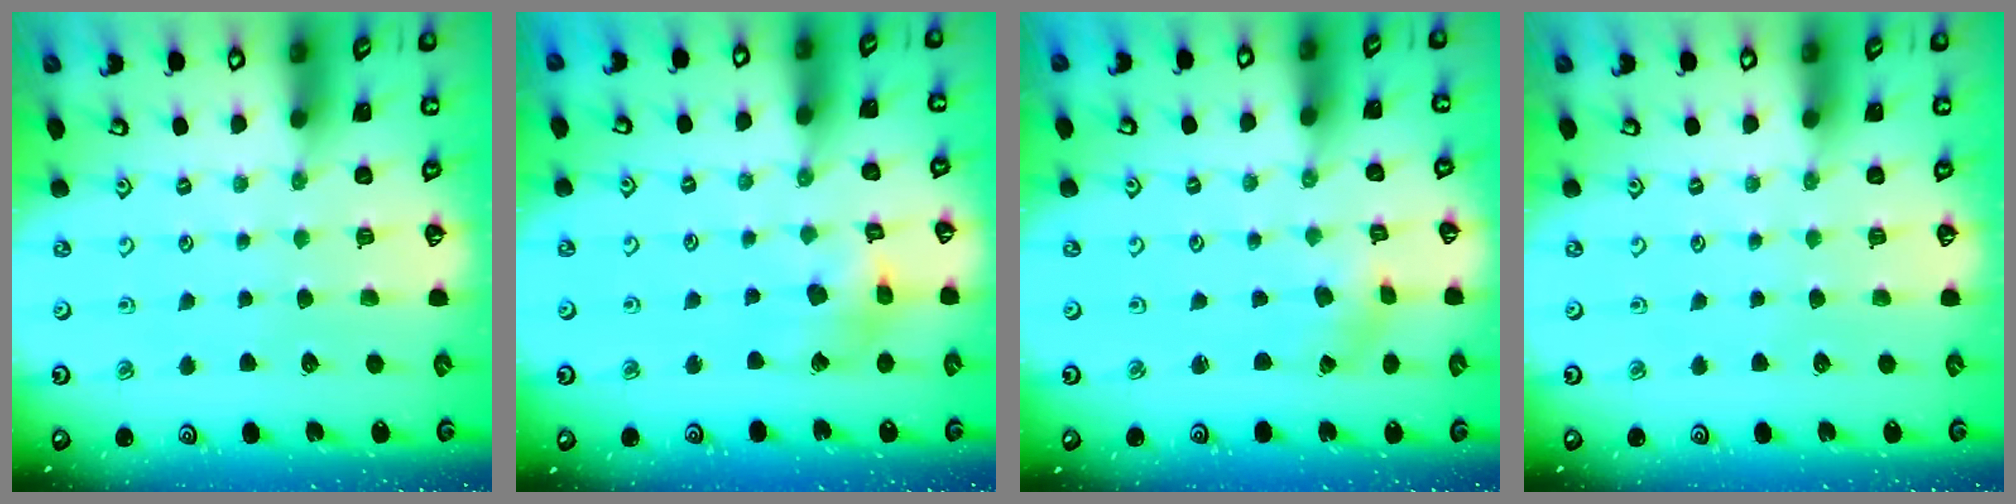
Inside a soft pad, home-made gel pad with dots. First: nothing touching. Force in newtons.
{"total": 9.5, "press": 9.4, "slide": 1.2}
{"total": 1.1, "press": 1.0, "slide": 0.1}
{"total": 0.0}